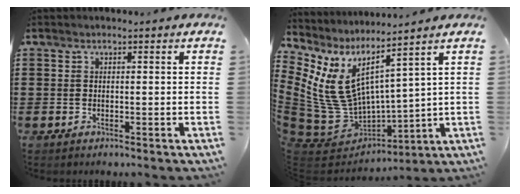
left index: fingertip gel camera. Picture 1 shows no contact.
{"total": 9.9, "force": [3.8, 5.7, 7.2], "torque": [-0.198, -0.056, 0.069]}